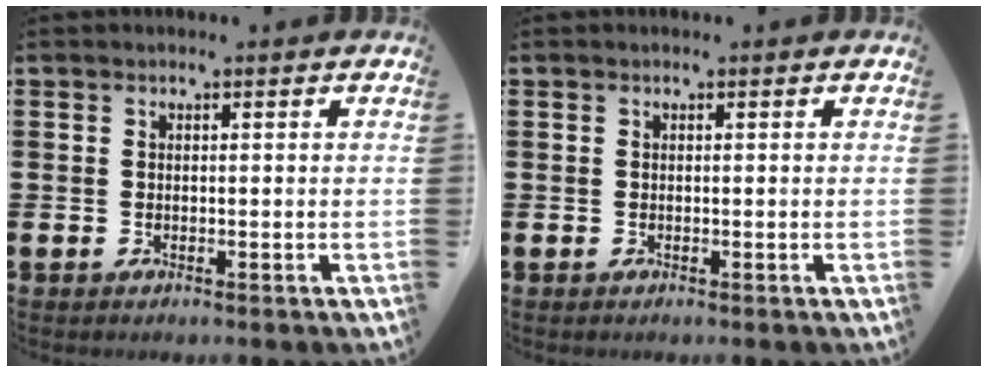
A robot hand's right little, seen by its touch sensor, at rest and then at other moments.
{"total": 0.0}